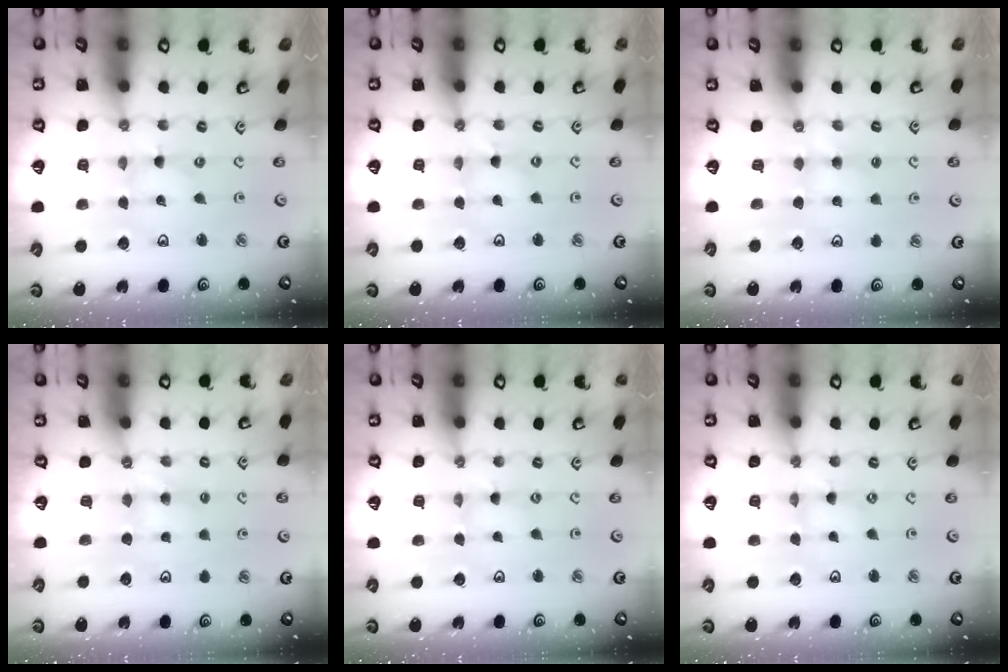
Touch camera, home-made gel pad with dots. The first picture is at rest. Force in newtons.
{"total": 0.8, "press": 0.7, "slide": 0.2}
{"total": 2.6, "press": 2.5, "slide": 0.4}
{"total": 3.8, "press": 3.7, "slide": 0.4}
{"total": 0.5, "press": 0.5, "slide": 0.1}
{"total": 0.0}